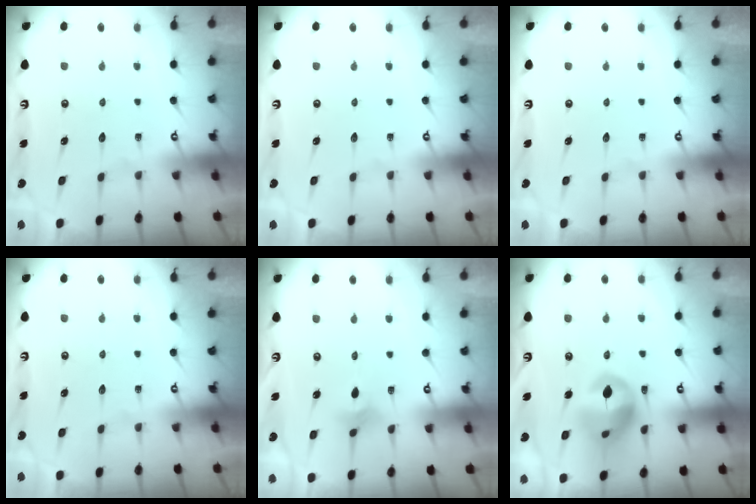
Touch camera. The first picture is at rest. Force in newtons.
{"total": 0.0}
{"total": 0.0}
{"total": 0.0}
{"total": 5.1, "press": 5.0, "slide": 0.9}
{"total": 14.4, "press": 14.3, "slide": 1.7}